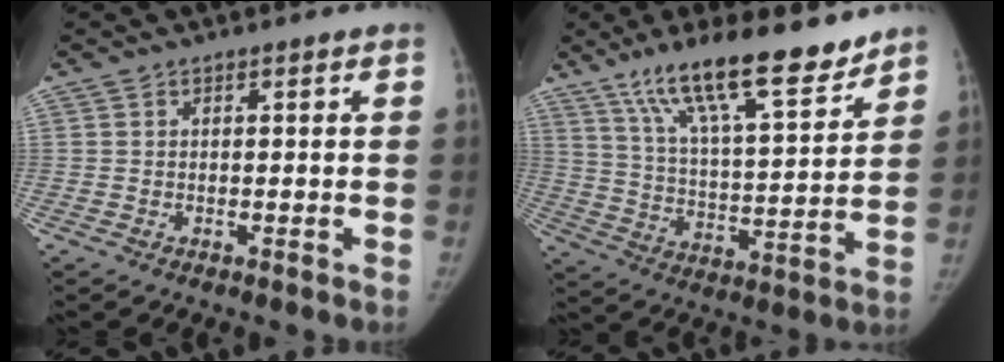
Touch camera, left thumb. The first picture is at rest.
{"total": 18.7, "force": [13.8, 4.4, 11.9], "torque": [-0.175, -0.068, 0.237]}